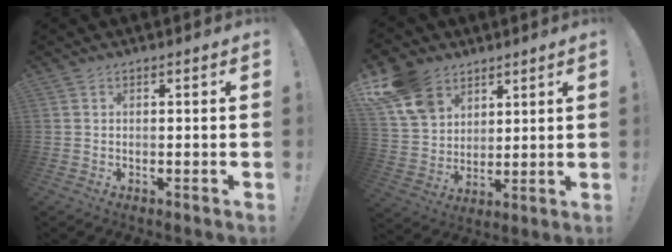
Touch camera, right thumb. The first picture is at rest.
{"total": 14.8, "force": [8.5, 10.5, 5.9], "torque": [-0.116, -0.045, 0.170]}